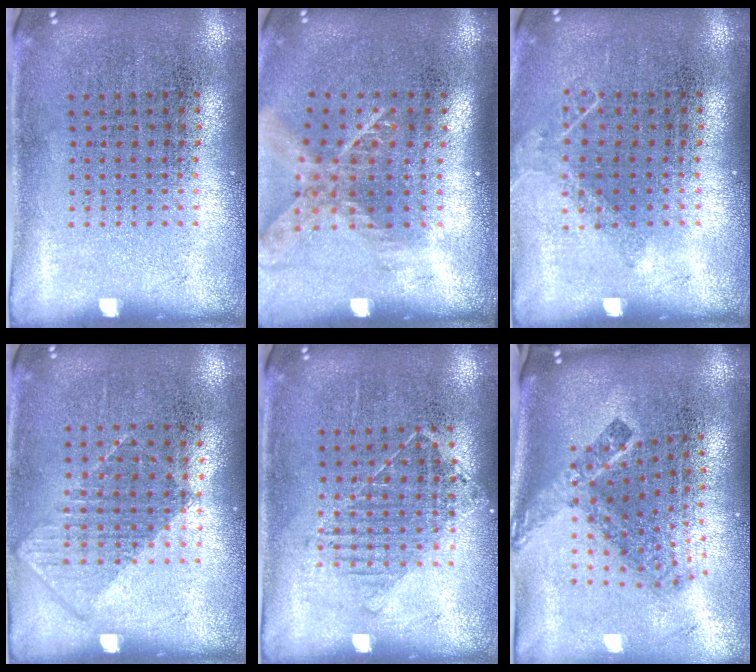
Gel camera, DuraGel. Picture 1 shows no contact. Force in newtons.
{"total": 1.8, "press": 1.3, "slide": 1.2}
{"total": 0.9, "press": 0.9, "slide": 0.1}
{"total": 0.8, "press": 0.7, "slide": 0.4}
{"total": 1.1, "press": 0.9, "slide": 0.6}
{"total": 2.4, "press": 1.6, "slide": 1.9}